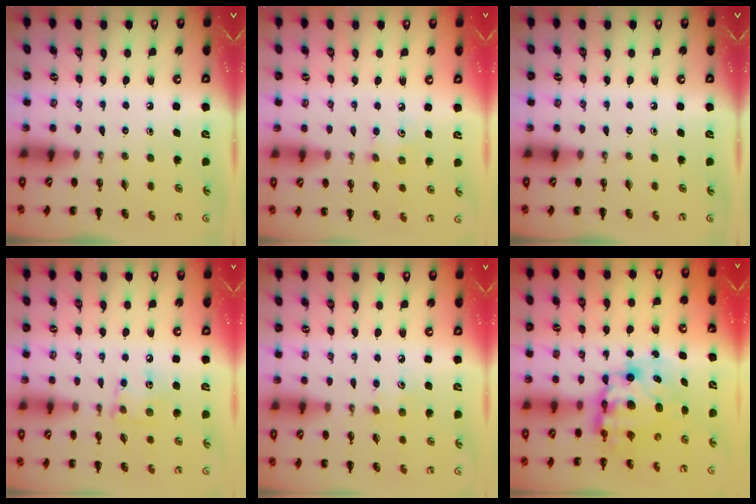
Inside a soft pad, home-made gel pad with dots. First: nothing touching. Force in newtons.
{"total": 3.6, "press": 3.5, "slide": 1.0}
{"total": 0.0}
{"total": 7.3, "press": 7.3, "slide": 0.4}
{"total": 5.8, "press": 5.6, "slide": 1.7}
{"total": 9.7, "press": 9.3, "slide": 3.0}